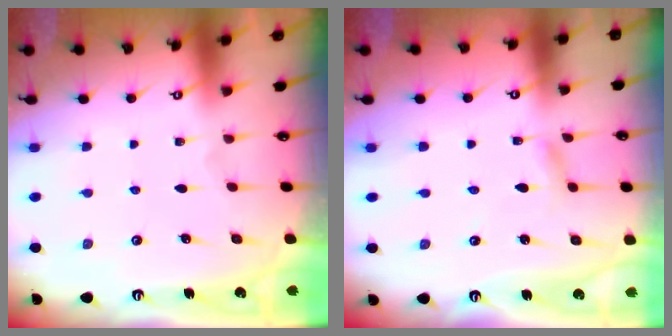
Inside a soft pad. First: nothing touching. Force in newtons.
{"total": 2.1, "press": 2.1, "slide": 0.2}